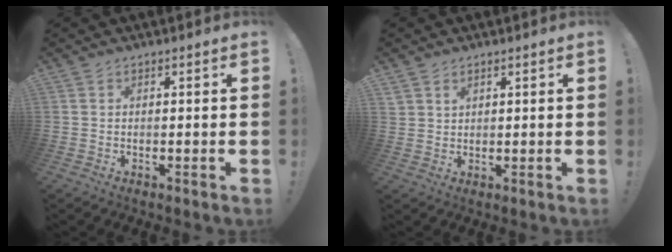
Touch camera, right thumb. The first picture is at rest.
{"total": 2.2, "force": [1.6, 1.4, 0.5], "torque": [-0.006, -0.011, 0.031]}